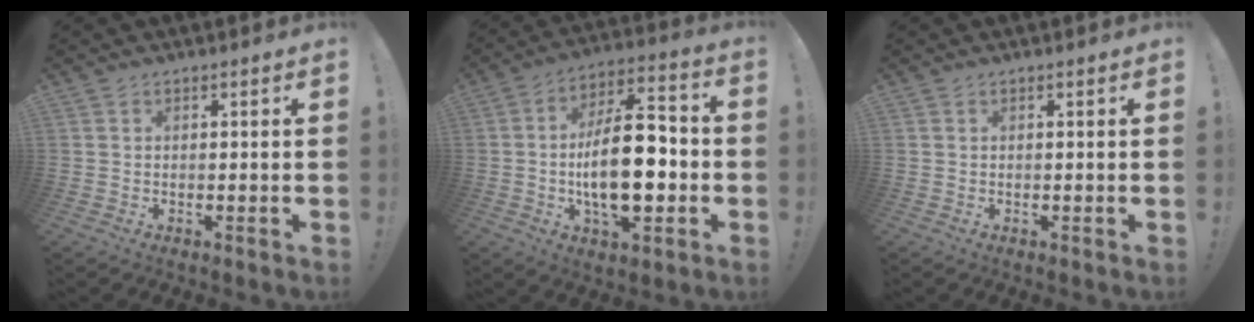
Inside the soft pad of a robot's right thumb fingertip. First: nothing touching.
{"total": 19.6, "force": [-2.9, 9.0, 17.2], "torque": [-0.296, 0.006, -0.049]}
{"total": 0.0}